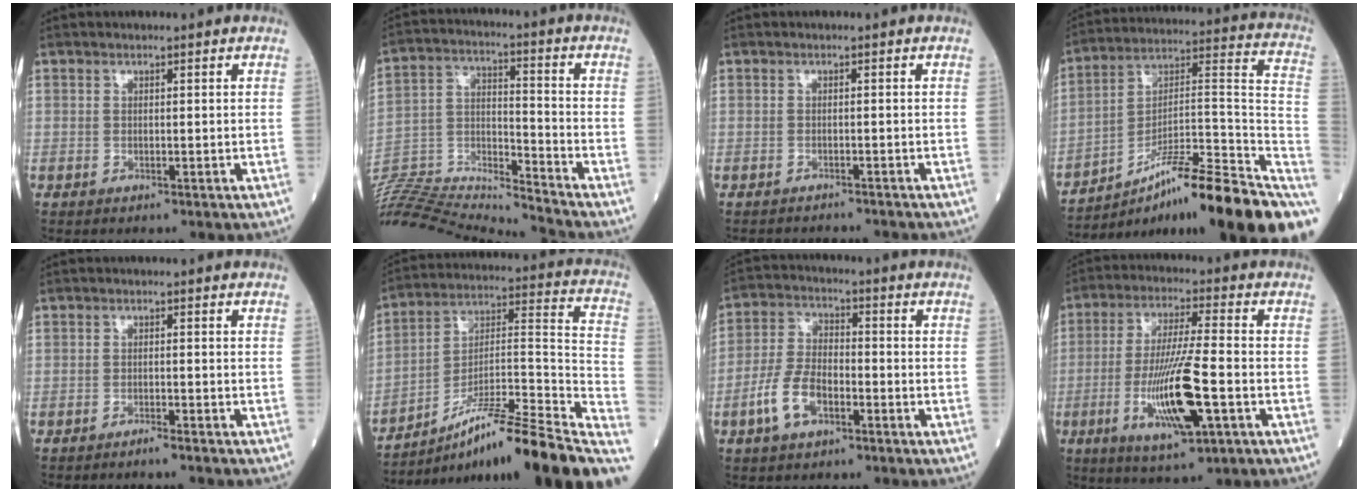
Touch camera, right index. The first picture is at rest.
{"total": 21.1, "force": [-20.3, -1.3, 5.6], "torque": [-0.118, 0.008, -0.341]}
{"total": 4.8, "force": [-4.7, 0.7, 0.3], "torque": [0.003, -0.003, -0.061]}
{"total": 25.7, "force": [-15.7, 3.0, 20.1], "torque": [-0.204, 0.040, -0.242]}
{"total": 1.9, "force": [-1.7, -0.4, 0.7], "torque": [-0.011, 0.003, -0.026]}
{"total": 25.6, "force": [-18.4, 1.1, 17.8], "torque": [-0.192, 0.018, -0.293]}
{"total": 7.7, "force": [-3.4, 3.8, 5.8], "torque": [-0.129, 0.010, -0.069]}
{"total": 13.1, "force": [-3.9, 1.3, 12.4], "torque": [-0.241, -0.015, -0.068]}